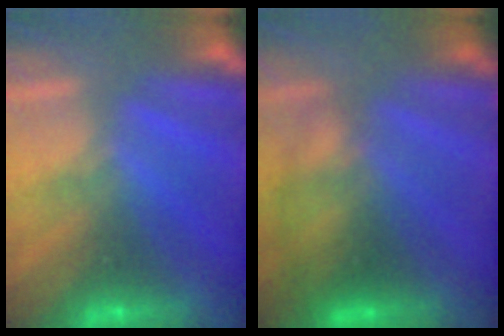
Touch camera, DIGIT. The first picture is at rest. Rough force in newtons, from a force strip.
{"total": 2.2}